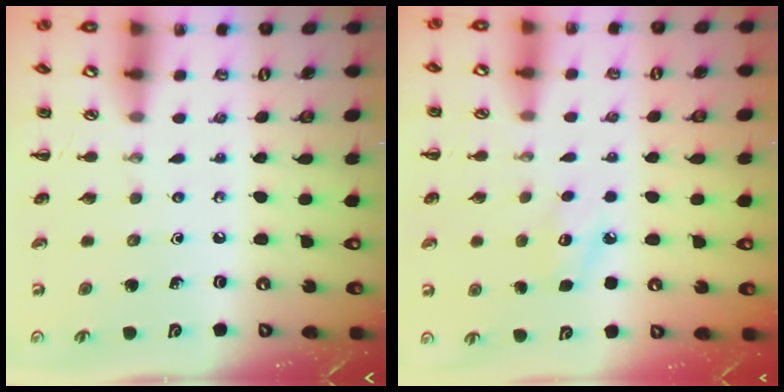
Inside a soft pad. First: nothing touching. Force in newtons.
{"total": 8.2, "press": 8.0, "slide": 1.9}